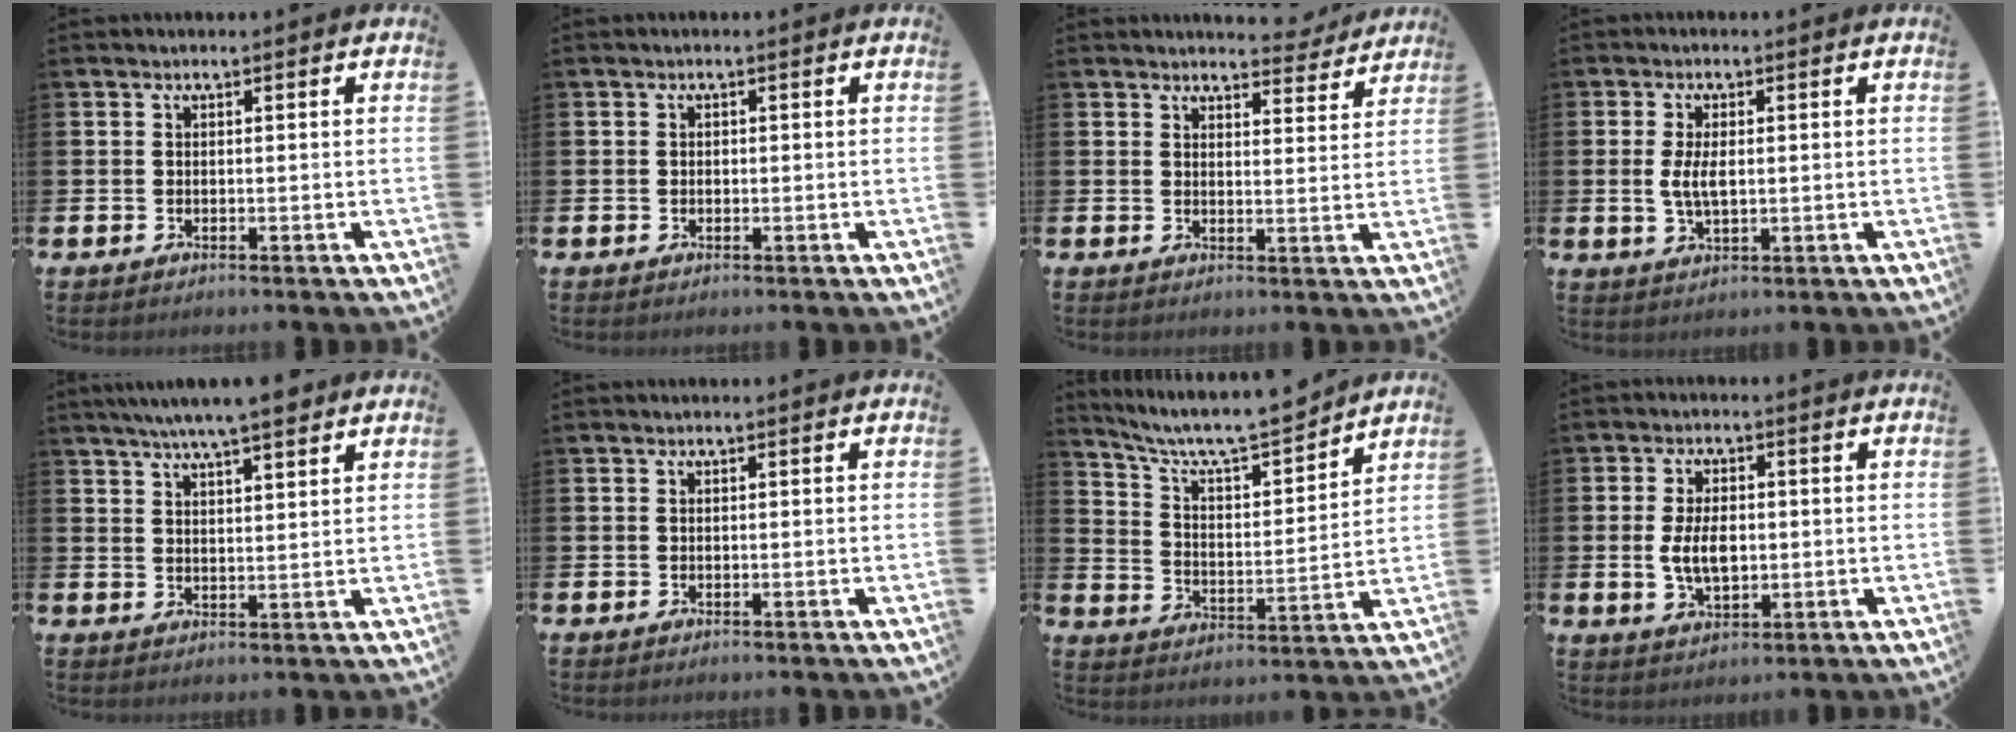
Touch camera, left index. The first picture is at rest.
{"total": 0.6, "force": [-0.1, 0.5, 0.2], "torque": [-0.011, 0.007, -0.002]}
{"total": 4.2, "force": [4.1, 0.8, 0.3], "torque": [0.002, -0.028, 0.071]}
{"total": 3.9, "force": [0.3, 1.8, 3.5], "torque": [-0.058, 0.002, 0.001]}
{"total": 6.7, "force": [6.1, 0.5, 2.7], "torque": [-0.055, -0.020, 0.107]}
{"total": 0.0}
{"total": 8.0, "force": [7.4, 1.4, 2.7], "torque": [-0.081, -0.058, 0.126]}
{"total": 5.5, "force": [0.1, 3.1, 4.5], "torque": [-0.086, 0.004, -0.003]}